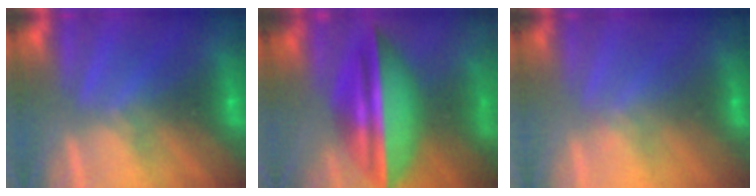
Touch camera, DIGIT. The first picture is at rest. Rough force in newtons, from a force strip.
{"total": 7.3}
{"total": 2.0}